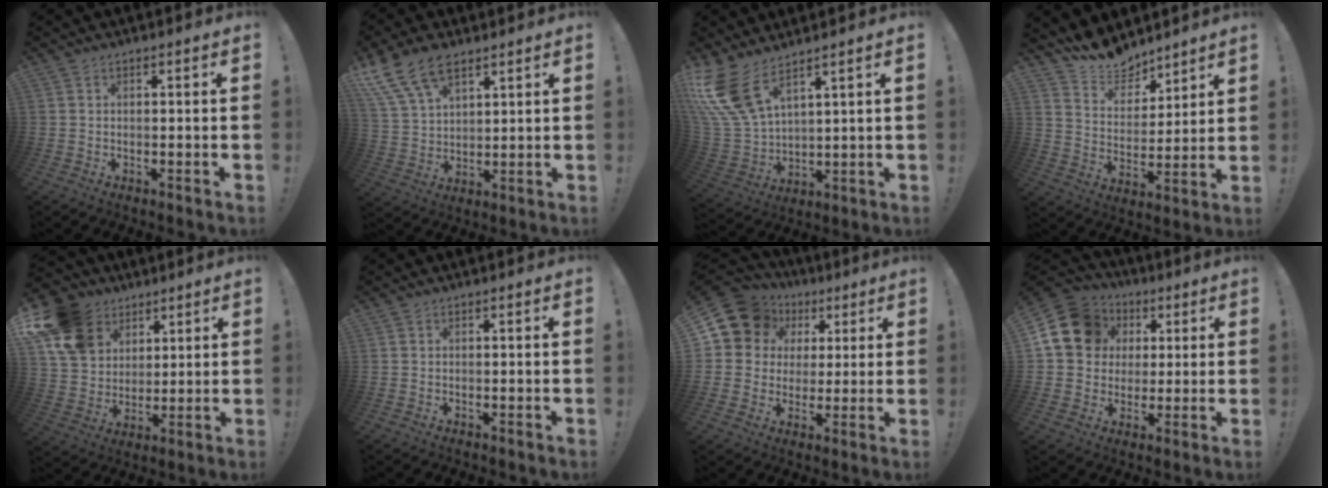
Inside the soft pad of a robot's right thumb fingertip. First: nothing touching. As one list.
[{"total": 12.9, "force": [8.5, 6.9, 6.9], "torque": [-0.138, -0.042, 0.162]}, {"total": 13.7, "force": [9.1, 5.6, 8.5], "torque": [-0.192, -0.054, 0.173]}, {"total": 10.6, "force": [9.8, 3.8, 1.4], "torque": [-0.038, -0.089, 0.187]}, {"total": 16.4, "force": [7.3, 12.7, 7.4], "torque": [-0.129, -0.033, 0.149]}, {"total": 0.0}, {"total": 12.0, "force": [4.8, 10.1, 4.1], "torque": [-0.062, -0.027, 0.100]}, {"total": 15.5, "force": [4.8, 13.1, 6.8], "torque": [-0.102, -0.015, 0.101]}]